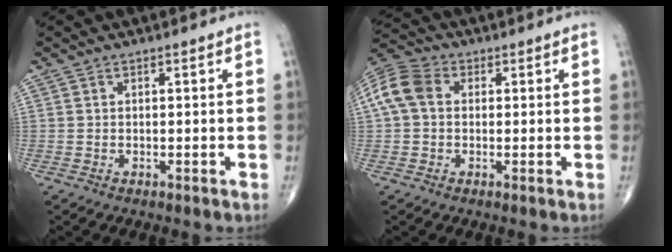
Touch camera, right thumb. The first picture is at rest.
{"total": 8.6, "force": [1.3, 6.4, 5.6], "torque": [-0.120, 0.031, 0.018]}